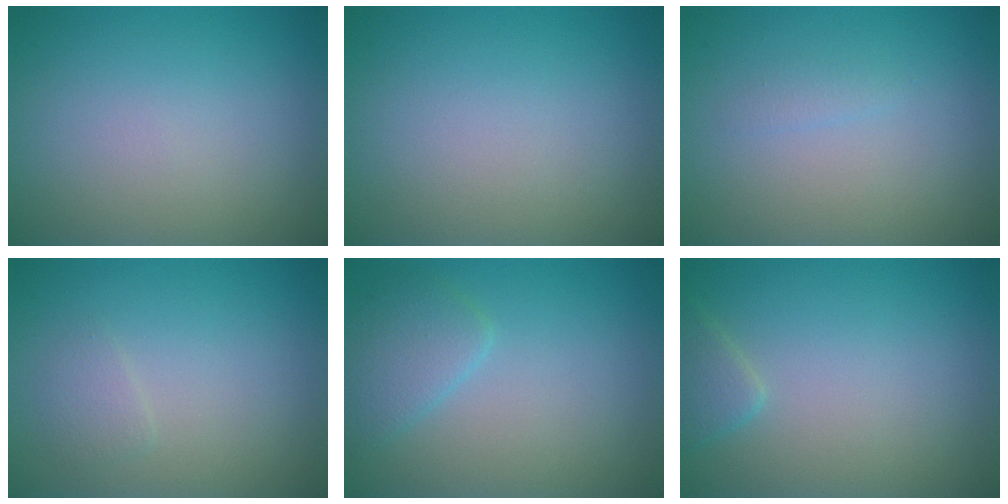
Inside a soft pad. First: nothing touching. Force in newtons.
{"total": 0.0}
{"total": 0.7, "press": 0.7, "slide": 0.0}
{"total": 1.0, "press": 1.0, "slide": 0.0}
{"total": 2.5, "press": 2.5, "slide": 0.1}
{"total": 1.6, "press": 1.6, "slide": 0.1}